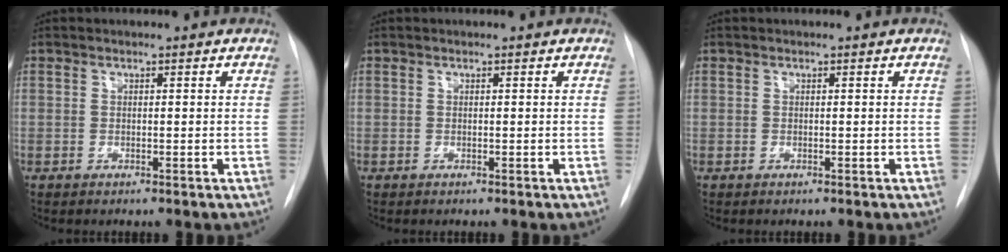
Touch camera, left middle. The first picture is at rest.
{"total": 0.0}
{"total": 0.0}